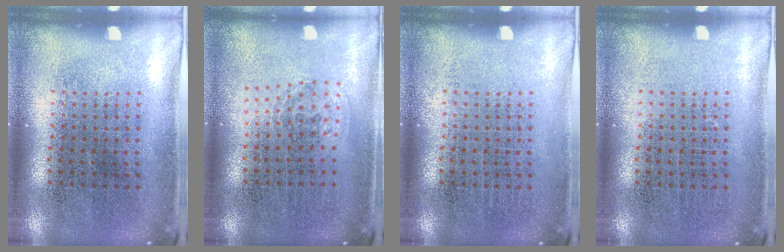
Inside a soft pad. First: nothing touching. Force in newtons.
{"total": 1.0, "press": 0.6, "slide": 0.8}
{"total": 0.0}
{"total": 0.0}